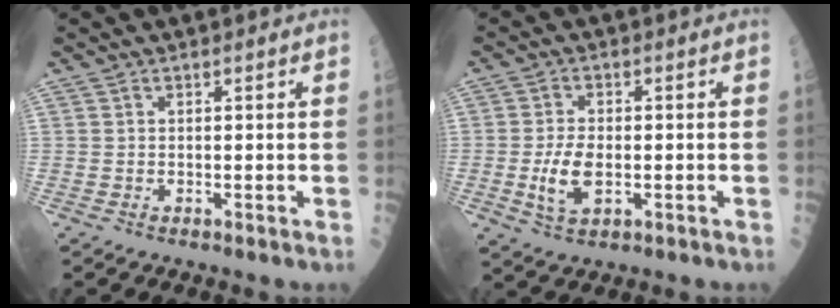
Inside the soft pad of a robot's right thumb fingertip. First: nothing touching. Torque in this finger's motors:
{"motor_torque": [-0.11, 0.11, 0.42, 0.27, 0.07]}